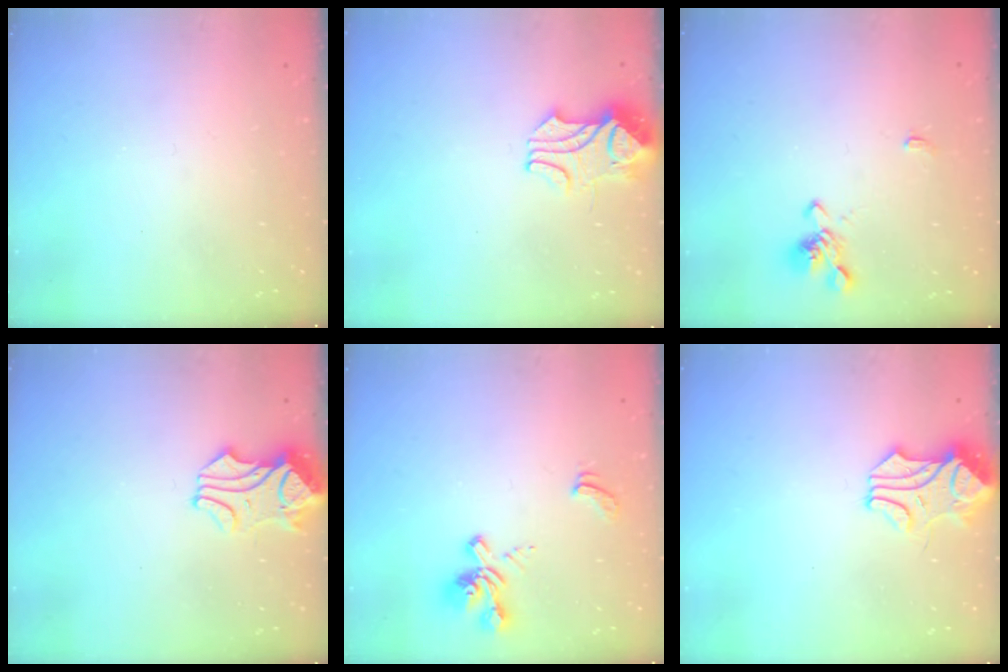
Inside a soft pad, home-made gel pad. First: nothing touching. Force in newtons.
{"total": 2.4, "press": 2.2, "slide": 1.0}
{"total": 1.5, "press": 1.2, "slide": 0.9}
{"total": 1.2, "press": 0.1, "slide": 1.2}
{"total": 2.4, "press": 2.0, "slide": 1.3}
{"total": 1.1, "press": 1.0, "slide": 0.2}